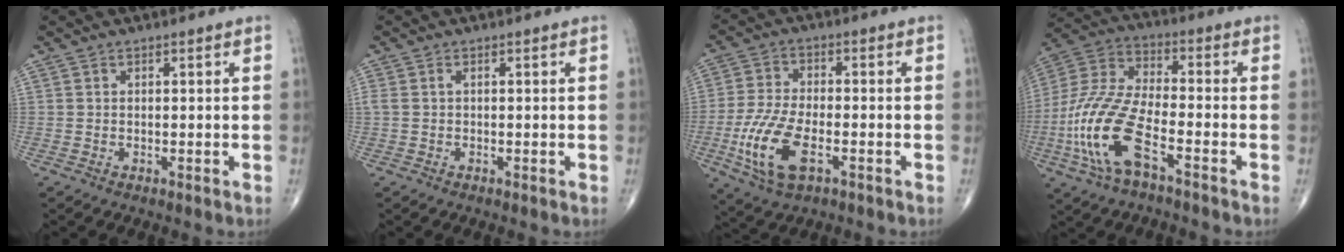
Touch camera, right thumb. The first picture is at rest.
{"total": 1.5, "force": [0.3, 0.7, 1.3], "torque": [-0.042, 0.013, 0.008]}
{"total": 12.0, "force": [-4.0, 5.6, 9.8], "torque": [-0.211, 0.007, -0.073]}
{"total": 16.7, "force": [-6.5, 6.3, 14.0], "torque": [-0.312, 0.029, -0.125]}